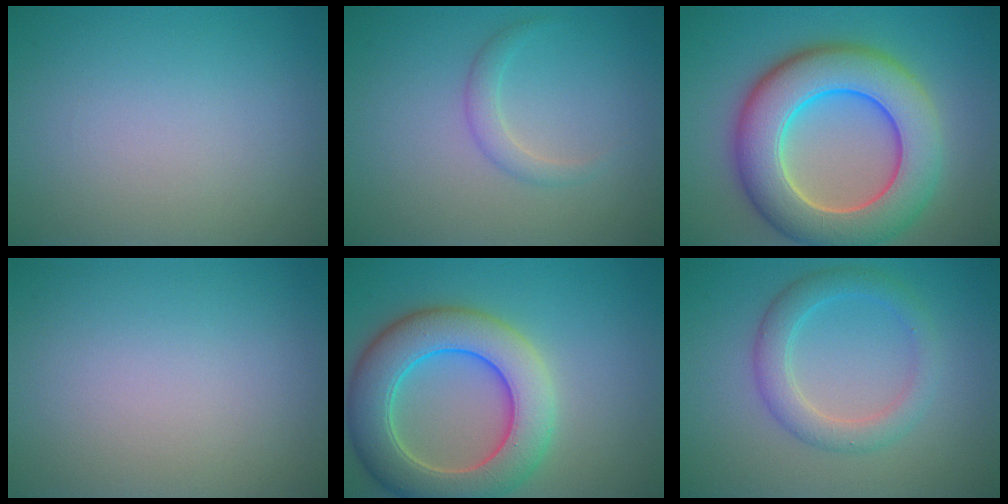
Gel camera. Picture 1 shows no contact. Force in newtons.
{"total": 1.6, "press": 1.6, "slide": 0.1}
{"total": 10.8, "press": 10.8, "slide": 0.4}
{"total": 0.0}
{"total": 9.0, "press": 9.0, "slide": 0.3}
{"total": 3.3, "press": 3.3, "slide": 0.1}